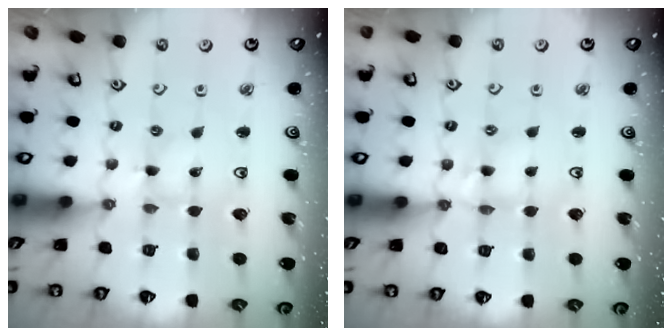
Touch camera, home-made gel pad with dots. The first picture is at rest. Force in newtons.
{"total": 4.5, "press": 4.4, "slide": 0.4}